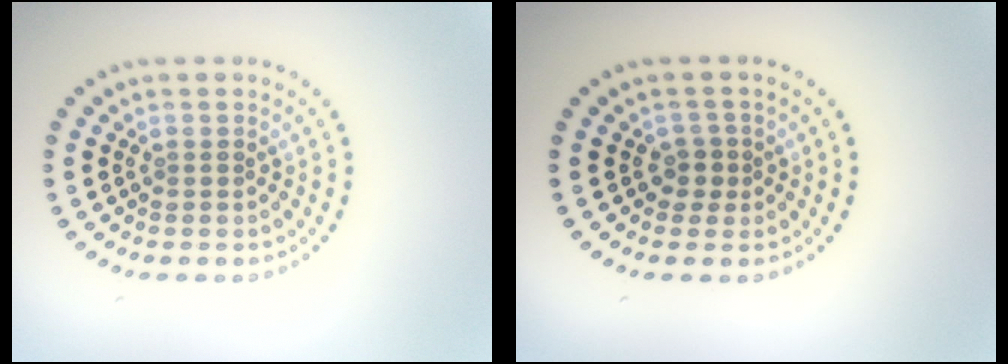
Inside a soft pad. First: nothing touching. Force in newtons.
{"total": 1.4, "press": 1.2, "slide": 0.8}